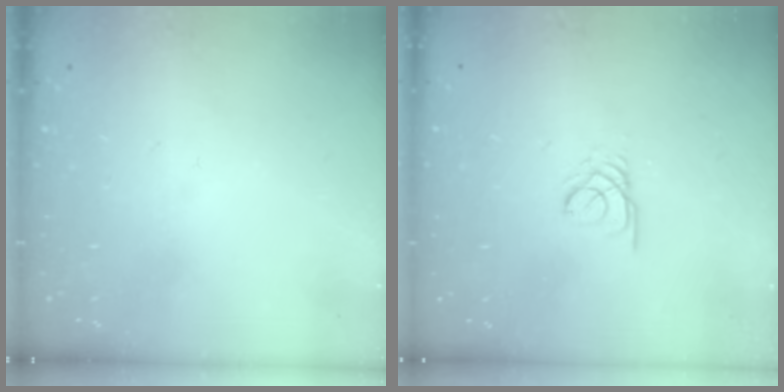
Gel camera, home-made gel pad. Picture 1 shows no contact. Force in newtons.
{"total": 2.3, "press": 2.3, "slide": 0.2}